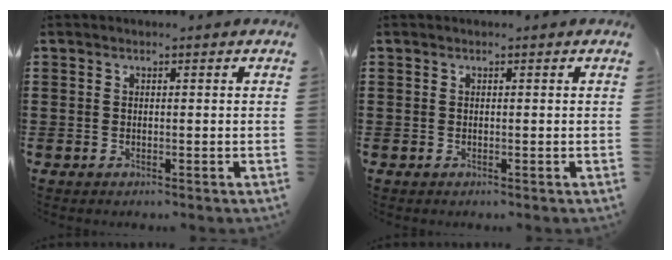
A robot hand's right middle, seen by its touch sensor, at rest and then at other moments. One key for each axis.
{"total": 0.0}